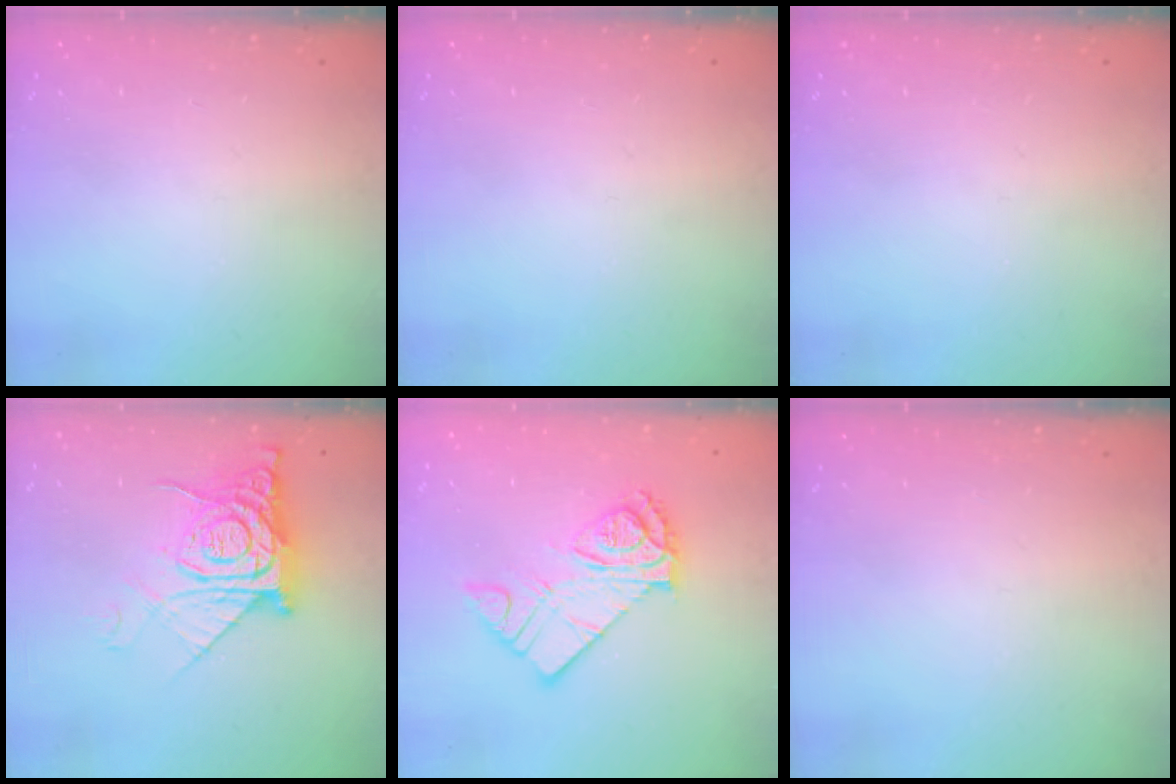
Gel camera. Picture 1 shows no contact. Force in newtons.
{"total": 0.0}
{"total": 0.0}
{"total": 13.7, "press": 13.6, "slide": 1.5}
{"total": 12.9, "press": 12.9, "slide": 0.7}
{"total": 0.0}